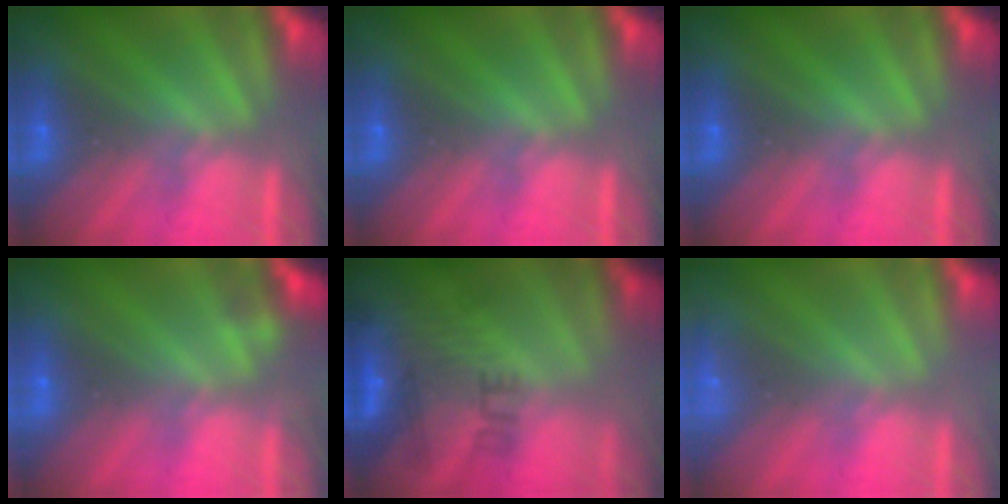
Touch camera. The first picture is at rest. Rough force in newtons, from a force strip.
{"total": 0.0}
{"total": 0.0}
{"total": 2.2}
{"total": 6.1}
{"total": 2.3}